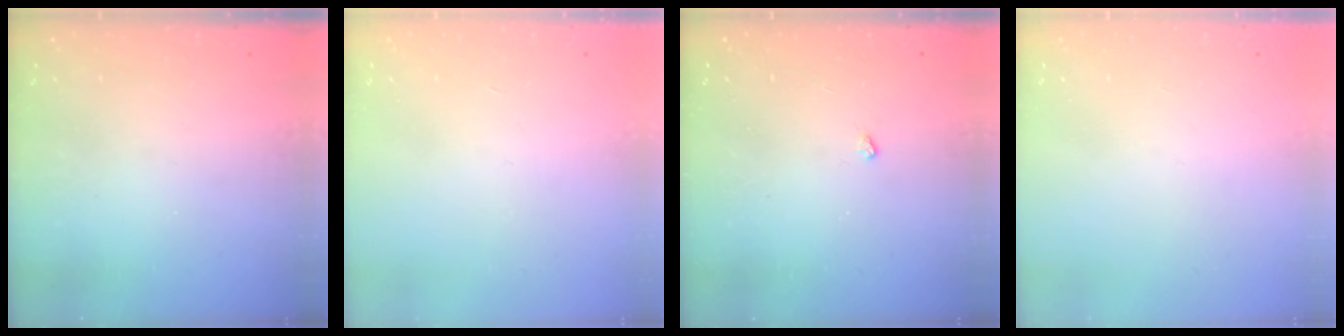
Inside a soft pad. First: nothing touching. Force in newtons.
{"total": 0.0}
{"total": 3.0, "press": 2.9, "slide": 0.4}
{"total": 0.0}